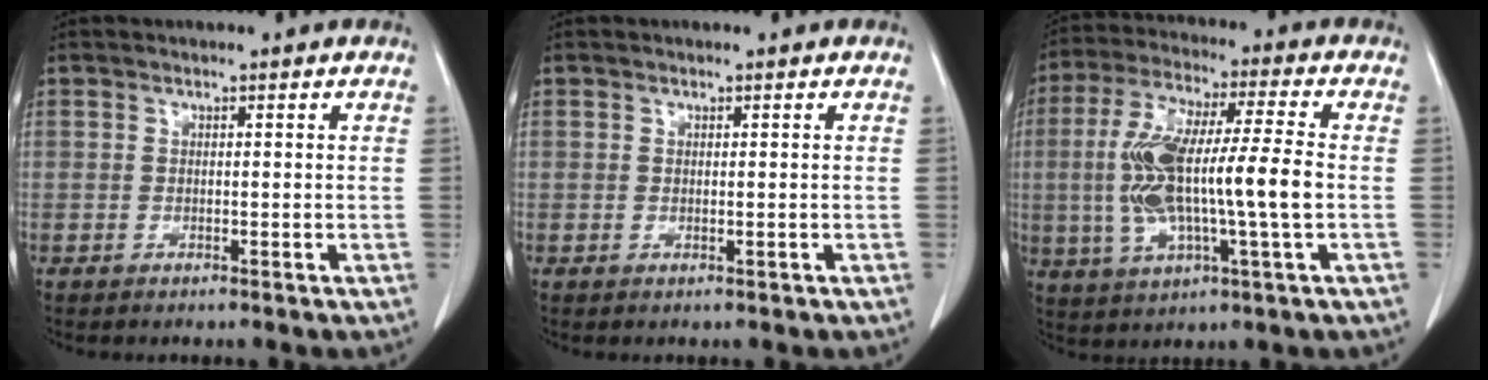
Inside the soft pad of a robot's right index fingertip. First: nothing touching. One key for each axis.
{"total": 0.0}
{"total": 15.3, "fx": -1.1, "fy": 1.8, "fz": 15.1, "tx": -0.307, "ty": 0.010, "tz": -0.020}